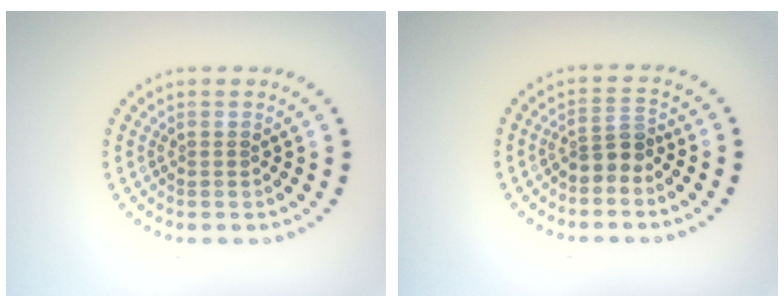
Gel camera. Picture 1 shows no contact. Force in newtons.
{"total": 2.2, "press": 1.8, "slide": 1.4}